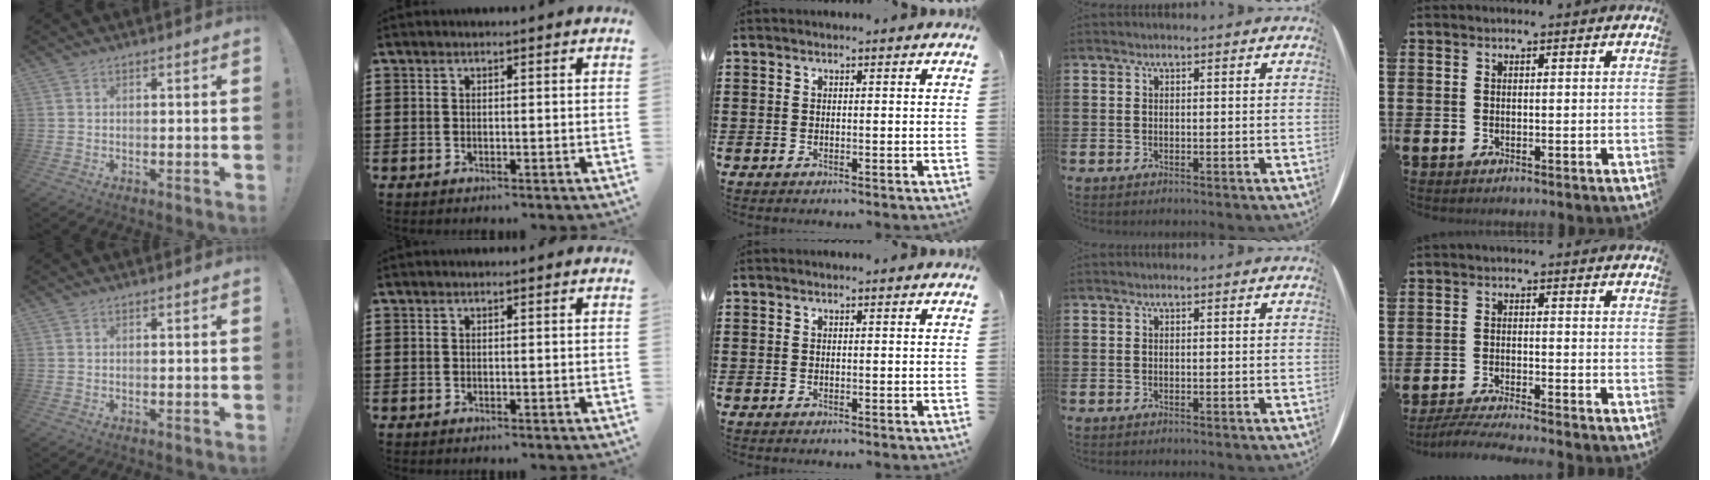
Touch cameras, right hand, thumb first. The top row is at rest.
{"little": {"total": 3.0, "force": [-2.9, -0.2, 1.0], "torque": [-0.015, -0.002, -0.056]}}